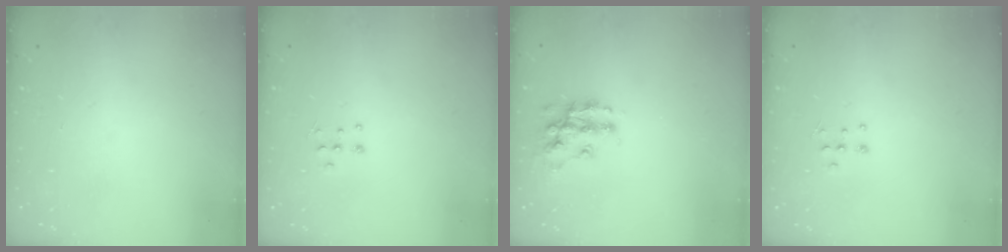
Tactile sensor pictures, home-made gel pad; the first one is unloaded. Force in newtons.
{"total": 4.6, "press": 4.5, "slide": 0.7}
{"total": 12.2, "press": 12.1, "slide": 0.6}
{"total": 4.6, "press": 4.5, "slide": 0.7}